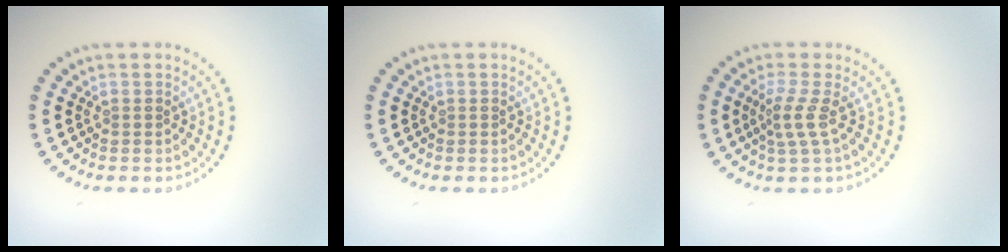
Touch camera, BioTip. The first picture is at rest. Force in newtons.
{"total": 0.0}
{"total": 2.2, "press": 1.5, "slide": 1.6}